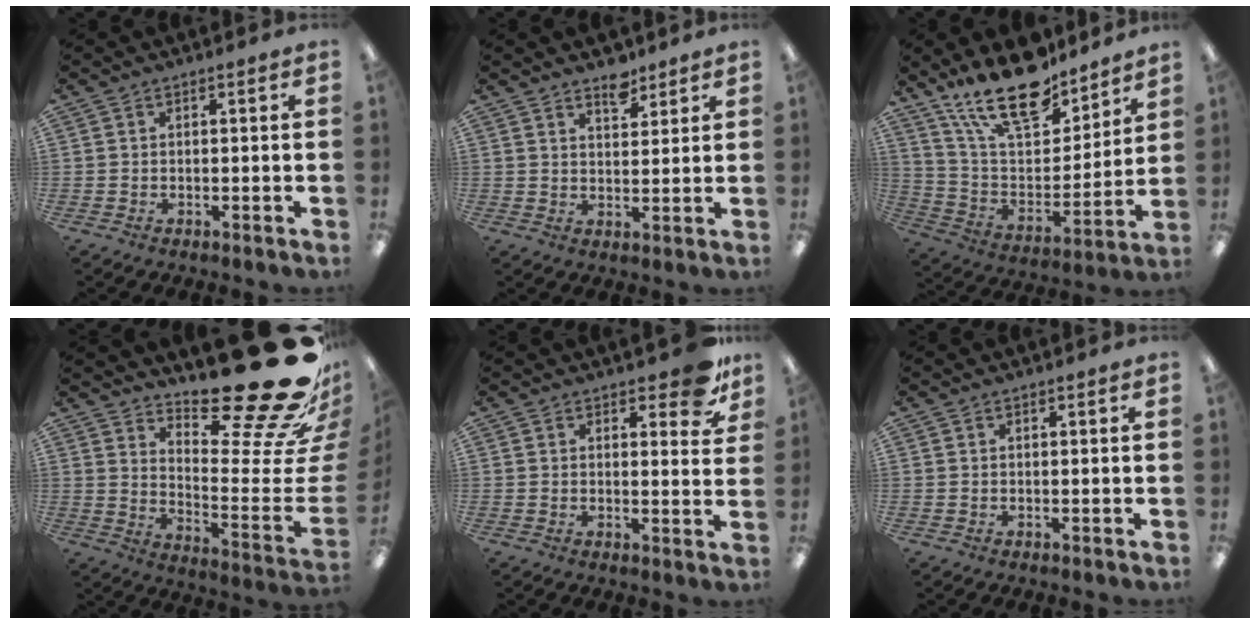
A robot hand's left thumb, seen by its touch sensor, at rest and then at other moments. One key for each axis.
{"total": 5.2, "fx": 4.3, "fy": 2.3, "fz": 1.7, "tx": -0.003, "ty": -0.031, "tz": 0.072}
{"total": 20.5, "fx": 16.1, "fy": 7.7, "fz": 10.1, "tx": -0.196, "ty": -0.094, "tz": 0.288}
{"total": 26.9, "fx": 20.6, "fy": 6.7, "fz": 16.1, "tx": -0.159, "ty": -0.177, "tz": 0.342}
{"total": 8.1, "fx": 5.7, "fy": 3.1, "fz": 4.9, "tx": -0.051, "ty": -0.032, "tz": 0.095}
{"total": 0.5, "fx": 0.5, "fy": 0.1, "fz": 0.2, "tx": -0.004, "ty": 0.002, "tz": 0.009}